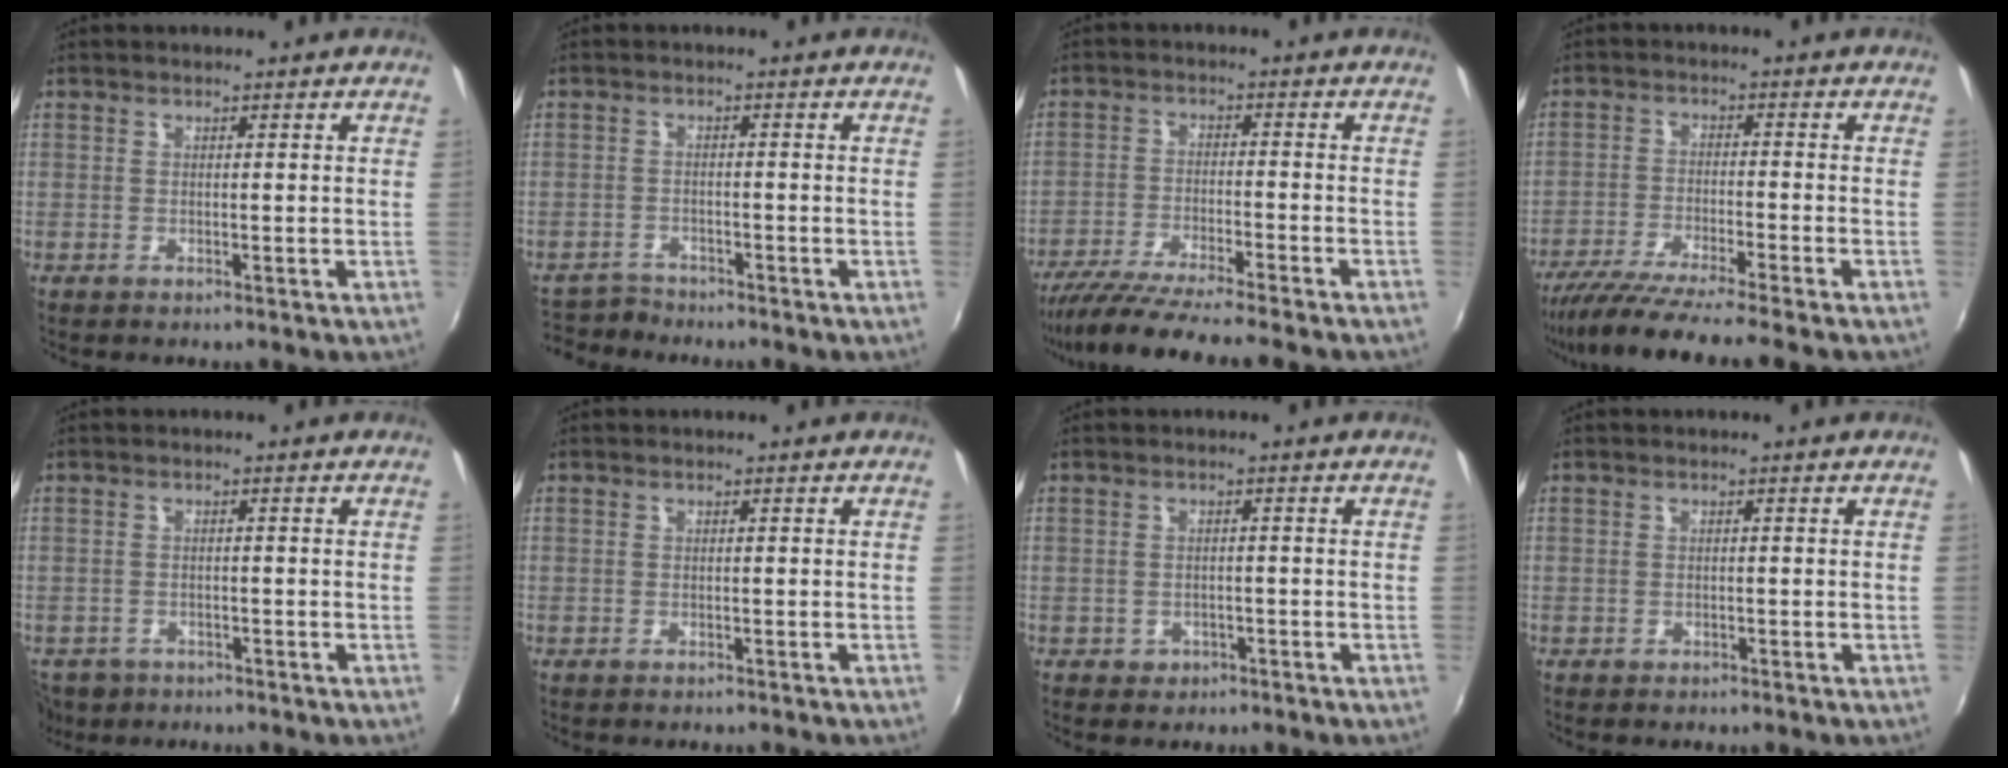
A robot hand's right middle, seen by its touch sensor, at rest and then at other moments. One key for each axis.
{"total": 4.0, "fx": -3.8, "fy": 1.3, "fz": -0.1, "tx": -0.010, "ty": 0.001, "tz": -0.072}
{"total": 12.3, "fx": -10.9, "fy": -1.0, "fz": 5.7, "tx": -0.120, "ty": -0.032, "tz": -0.181}
{"total": 11.3, "fx": -9.8, "fy": -1.5, "fz": 5.3, "tx": -0.113, "ty": -0.035, "tz": -0.165}
{"total": 5.3, "fx": -3.5, "fy": 3.6, "fz": 1.7, "tx": -0.050, "ty": -0.012, "tz": -0.056}
{"total": 0.7, "fx": -0.7, "fy": 0.1, "fz": 0.2, "tx": -0.007, "ty": -0.001, "tz": -0.008}
{"total": 2.3, "fx": -1.2, "fy": 1.9, "fz": 0.6, "tx": -0.019, "ty": 0.000, "tz": -0.013}
{"total": 0.8, "fx": -0.7, "fy": 0.4, "fz": 0.2, "tx": -0.008, "ty": 0.000, "tz": -0.009}